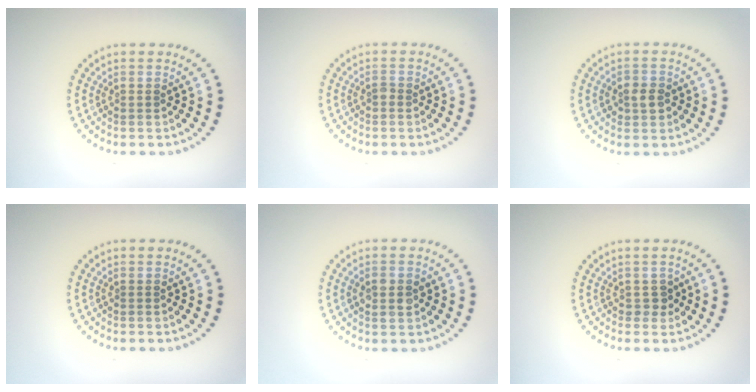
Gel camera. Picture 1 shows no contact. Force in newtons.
{"total": 0.6, "press": 0.5, "slide": 0.3}
{"total": 1.9, "press": 1.8, "slide": 0.5}
{"total": 0.0}
{"total": 1.7, "press": 1.6, "slide": 0.2}
{"total": 1.1, "press": 1.0, "slide": 0.5}